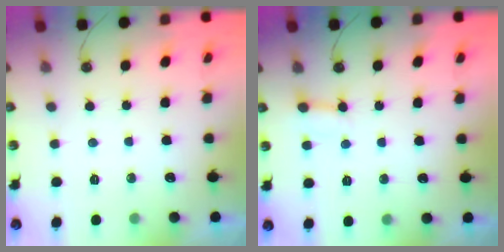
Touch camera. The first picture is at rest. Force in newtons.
{"total": 3.5, "press": 3.5, "slide": 0.3}